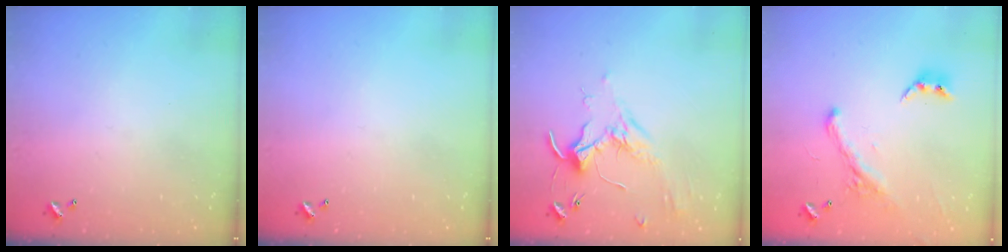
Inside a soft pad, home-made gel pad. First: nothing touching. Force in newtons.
{"total": 0.0}
{"total": 1.8, "press": 1.8, "slide": 0.4}
{"total": 2.6, "press": 2.3, "slide": 1.3}